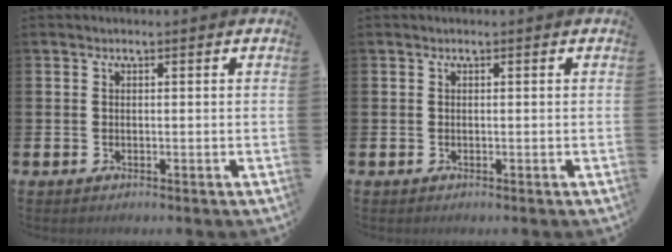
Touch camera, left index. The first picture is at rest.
{"total": 0.0}